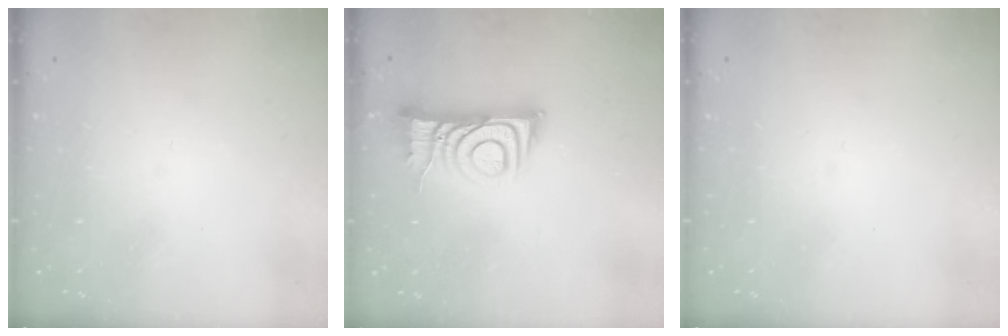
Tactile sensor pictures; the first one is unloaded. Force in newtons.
{"total": 10.4, "press": 10.4, "slide": 1.0}
{"total": 0.0}